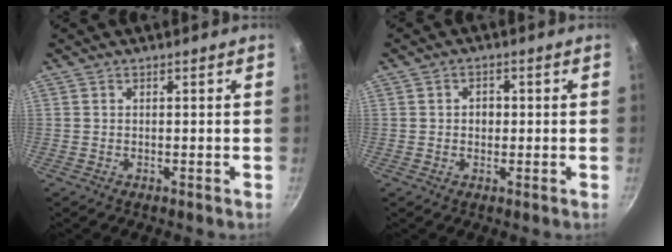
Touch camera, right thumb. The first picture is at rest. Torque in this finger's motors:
{"motor_torque": [-0.65, 0.11, 0.29, 0.22, -0.06]}